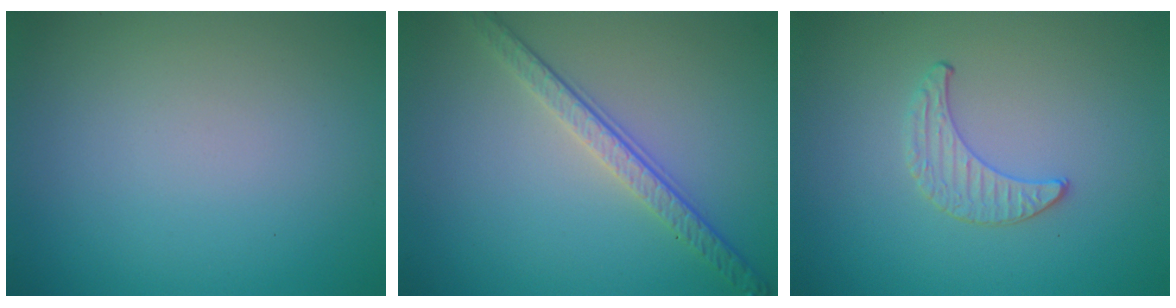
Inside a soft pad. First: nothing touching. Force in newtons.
{"total": 3.8, "press": 2.8, "slide": 2.6}
{"total": 1.0, "press": 1.0, "slide": 0.3}